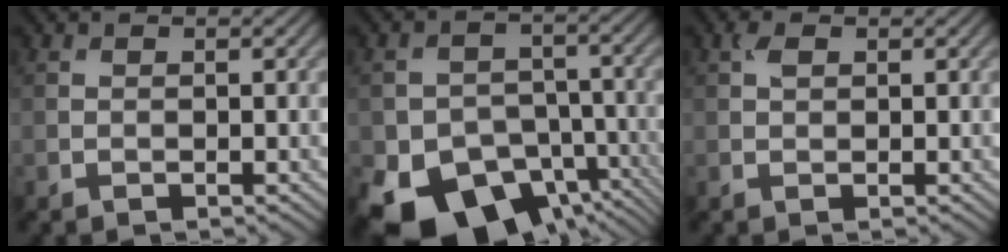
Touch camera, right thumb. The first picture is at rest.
{"total": 14.0, "force": [-7.6, 9.4, 7.0], "torque": [-0.137, -0.037, -0.120]}
{"total": 1.3, "force": [0.6, 0.7, 0.9], "torque": [-0.022, 0.003, 0.010]}